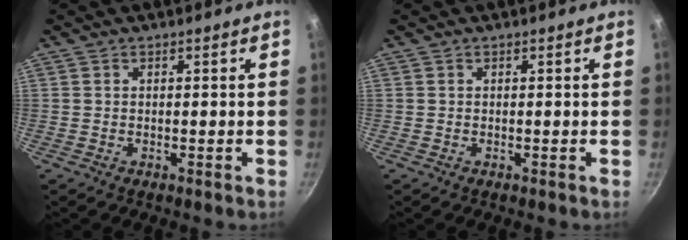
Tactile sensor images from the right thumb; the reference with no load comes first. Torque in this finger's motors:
{"motor_torque": [-0.03, 0.02, 0.18, 0.03, 0.00]}